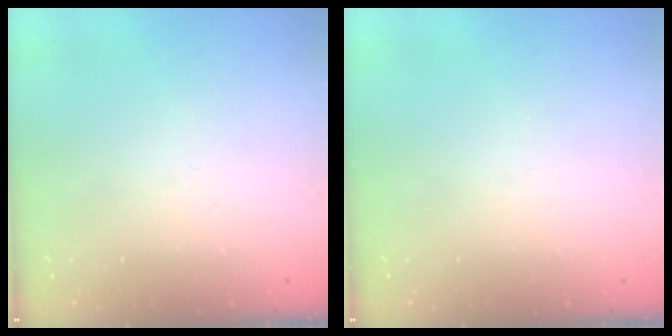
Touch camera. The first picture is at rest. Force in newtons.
{"total": 0.0}